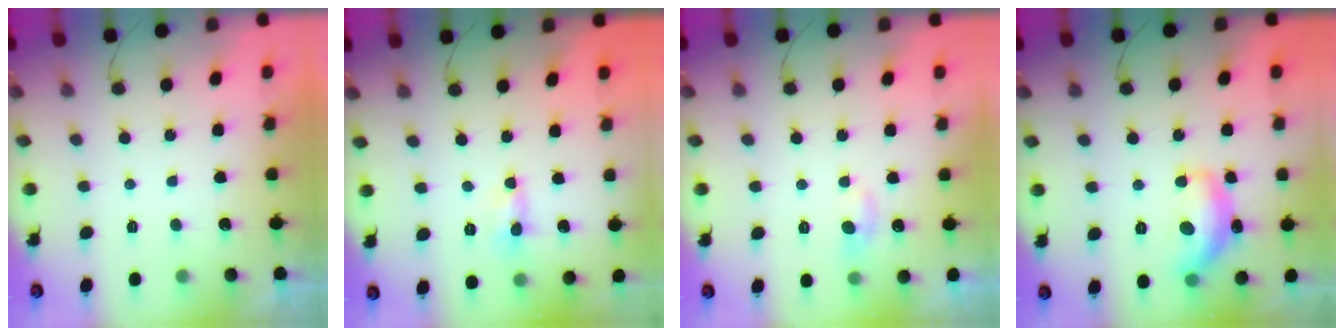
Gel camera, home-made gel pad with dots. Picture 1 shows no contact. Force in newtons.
{"total": 0.0}
{"total": 4.9, "press": 4.8, "slide": 0.6}
{"total": 13.7, "press": 13.7, "slide": 0.8}